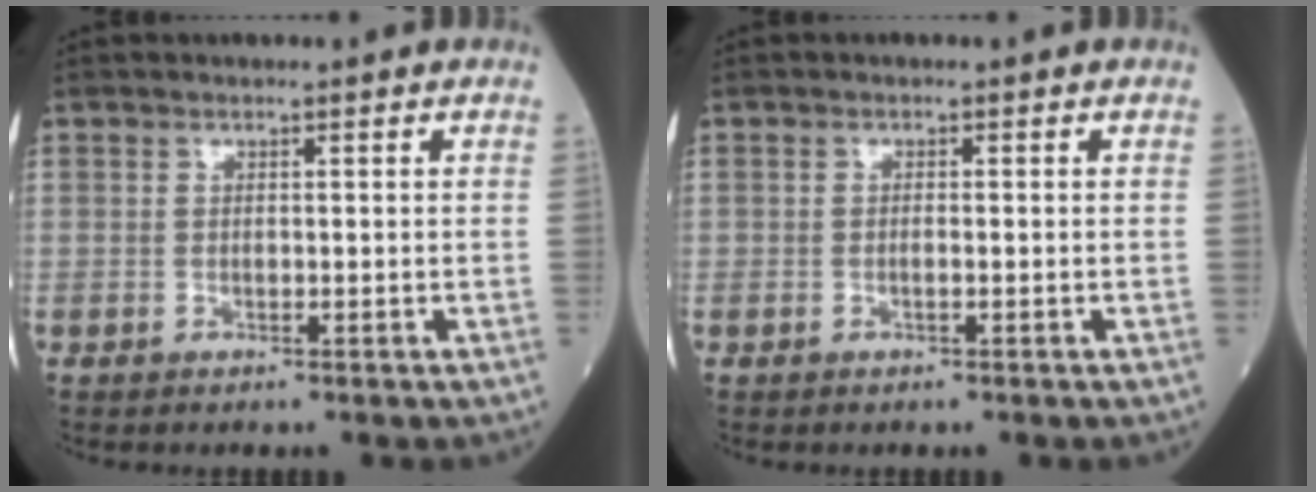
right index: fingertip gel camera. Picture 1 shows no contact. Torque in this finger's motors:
{"motor_torque": [-0.03, -0.04, -0.03, 0.00]}